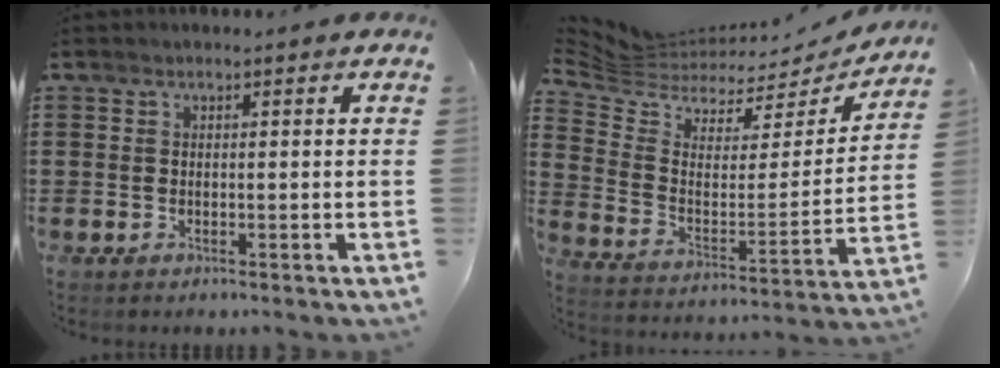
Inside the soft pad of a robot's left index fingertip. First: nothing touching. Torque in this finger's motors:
{"motor_torque": [-1.00, -1.13, -0.36, -0.21]}